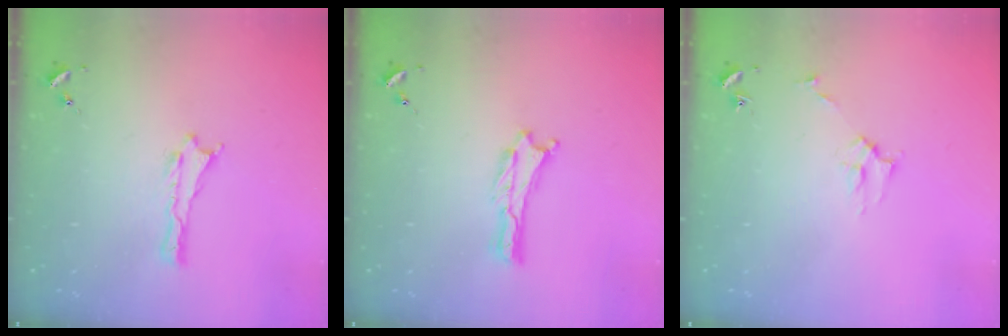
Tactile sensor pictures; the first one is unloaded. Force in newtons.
{"total": 0.0}
{"total": 2.7, "press": 2.7, "slide": 0.3}